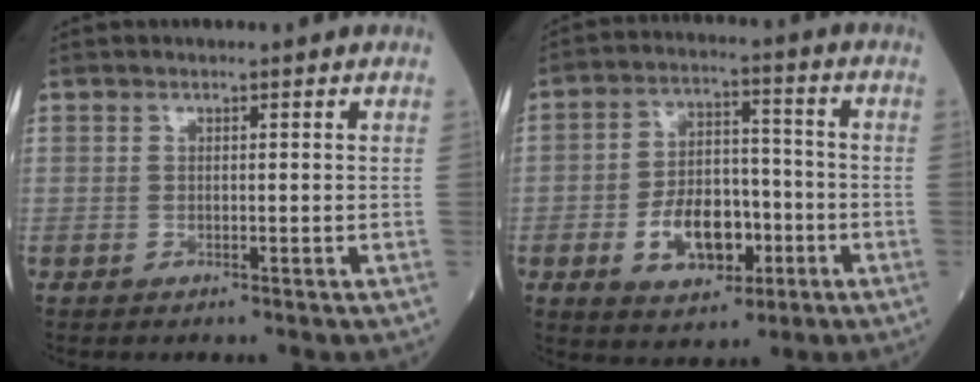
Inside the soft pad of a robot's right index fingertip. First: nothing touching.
{"total": 10.2, "force": [-3.4, 5.9, 7.6], "torque": [-0.143, 0.012, -0.050]}